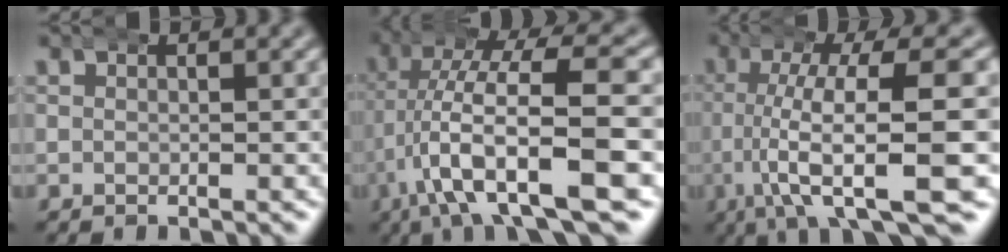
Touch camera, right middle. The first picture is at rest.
{"total": 10.5, "force": [-2.4, 4.1, 9.4], "torque": [-0.174, -0.016, -0.029]}
{"total": 10.2, "force": [-3.8, 2.7, 9.0], "torque": [-0.160, -0.021, -0.047]}